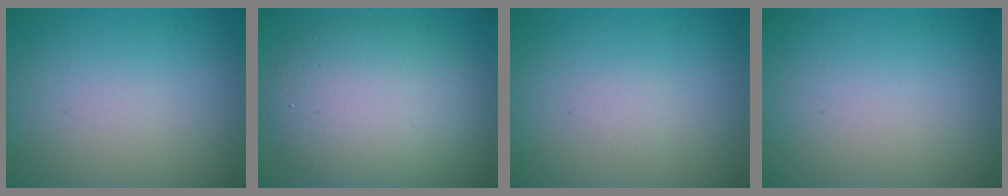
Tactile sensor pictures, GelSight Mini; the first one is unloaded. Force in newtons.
{"total": 8.7, "press": 8.7, "slide": 0.4}
{"total": 0.5, "press": 0.5, "slide": 0.1}
{"total": 0.0}